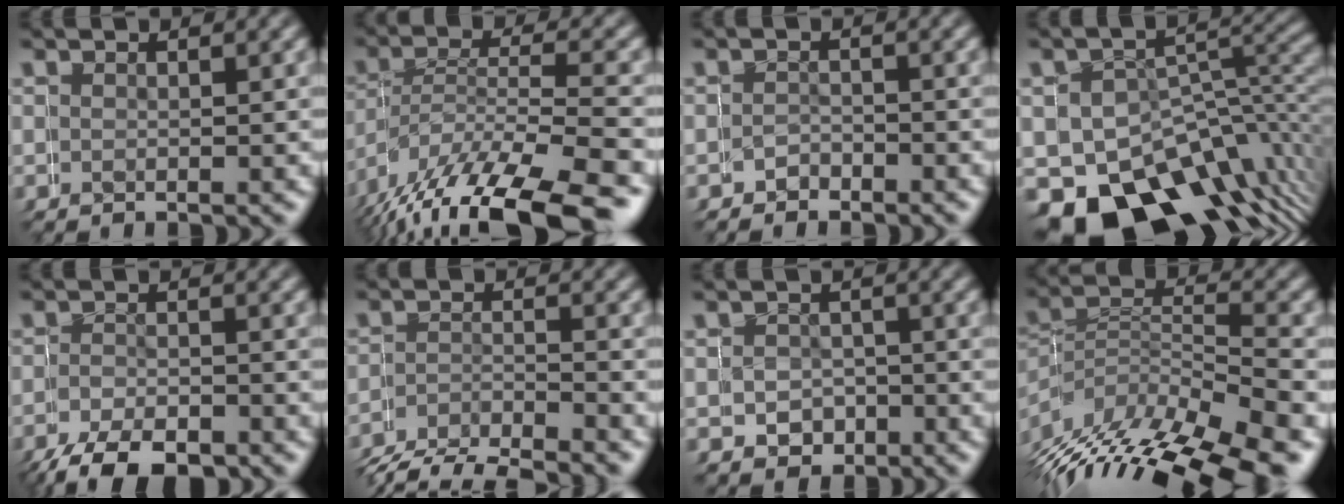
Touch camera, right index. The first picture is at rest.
{"total": 6.8, "force": [-4.2, 3.6, 4.0], "torque": [-0.094, -0.037, -0.044]}
{"total": 2.8, "force": [-1.9, 1.1, -1.7], "torque": [0.020, -0.006, -0.031]}
{"total": 13.8, "force": [-7.4, 9.9, 6.2], "torque": [-0.104, -0.054, -0.094]}
{"total": 5.4, "force": [-4.7, 2.5, 1.1], "torque": [-0.026, -0.019, -0.066]}
{"total": 2.7, "force": [-2.3, 1.4, -0.2], "torque": [-0.010, -0.004, -0.045]}
{"total": 2.7, "force": [0.3, 1.8, -2.1], "torque": [0.035, -0.008, 0.009]}
{"total": 8.6, "force": [-4.2, 5.6, 5.0], "torque": [-0.091, -0.018, -0.058]}